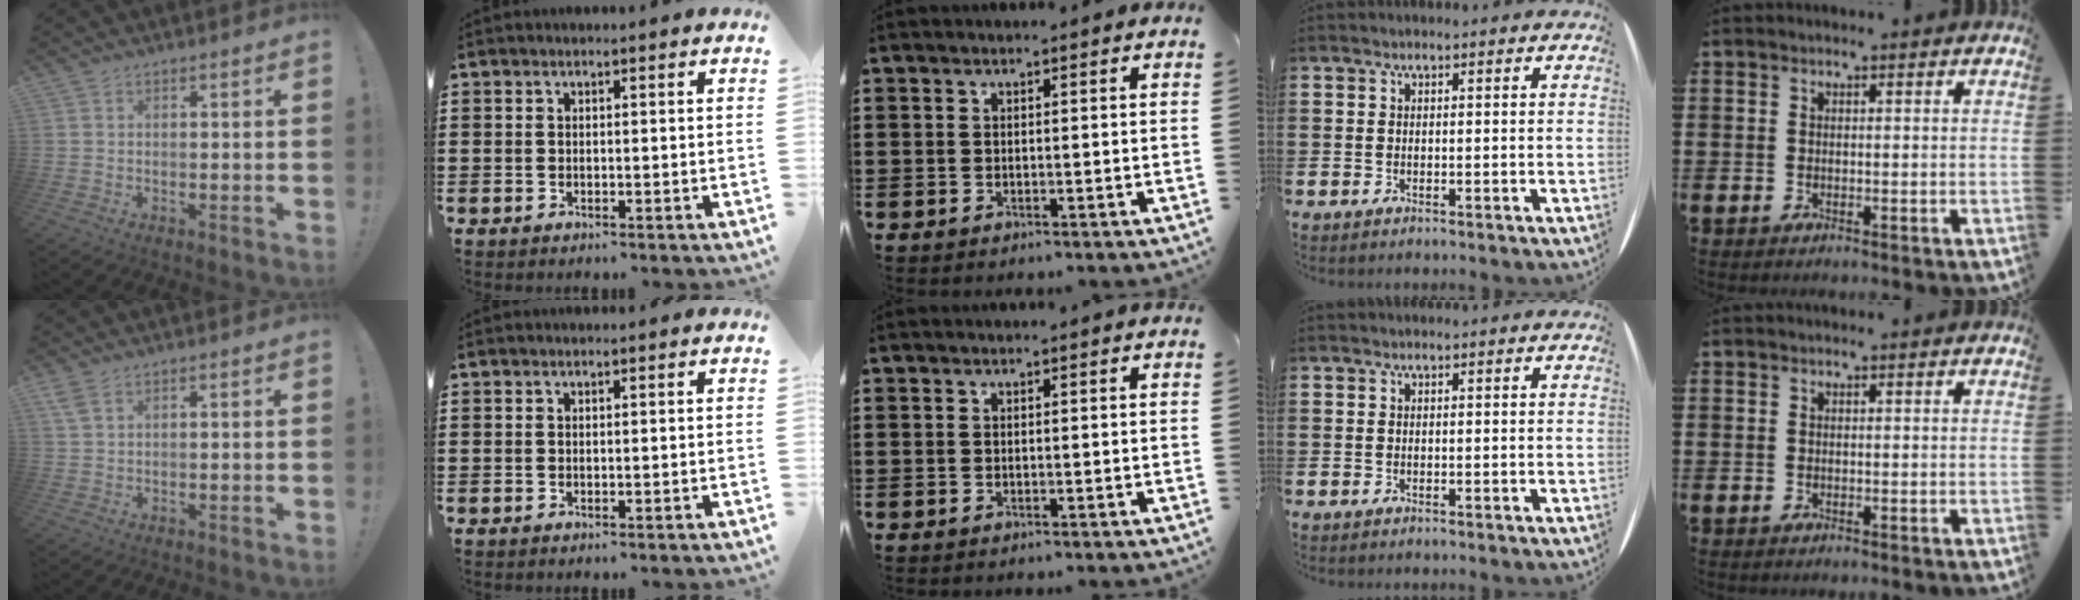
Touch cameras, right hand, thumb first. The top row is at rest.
{"thumb": {"total": 3.1, "force": [1.7, 1.1, 2.3], "torque": [-0.047, 0.002, 0.033]}}